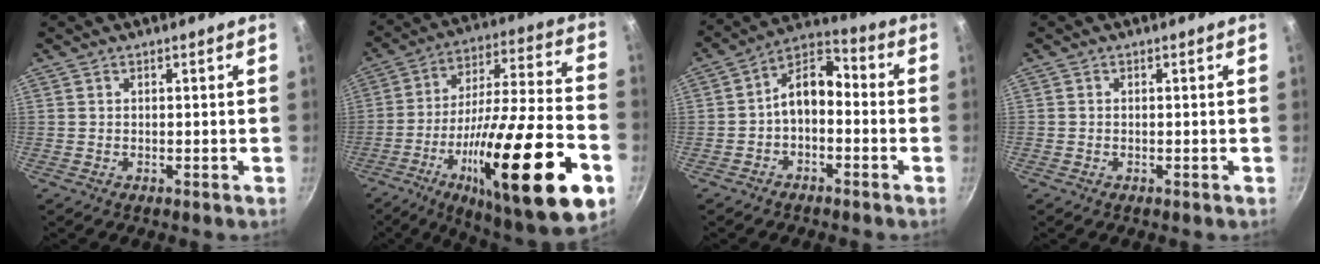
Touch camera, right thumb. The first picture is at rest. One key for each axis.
{"total": 32.0, "fx": -12.1, "fy": 8.3, "fz": 28.5, "tx": -0.425, "ty": 0.040, "tz": -0.191}
{"total": 8.8, "fx": -1.7, "fy": 5.6, "fz": 6.5, "tx": -0.092, "ty": 0.053, "tz": -0.043}
{"total": 0.0}